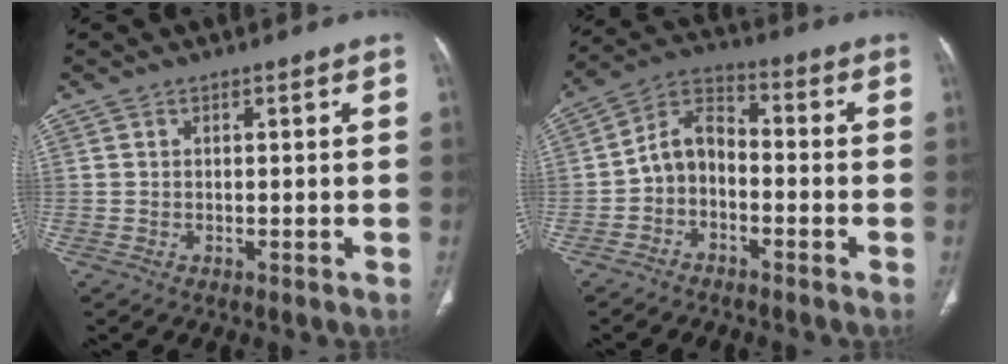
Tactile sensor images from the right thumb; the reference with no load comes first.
{"total": 7.3, "force": [-2.3, 5.0, 4.8], "torque": [-0.078, 0.038, -0.057]}